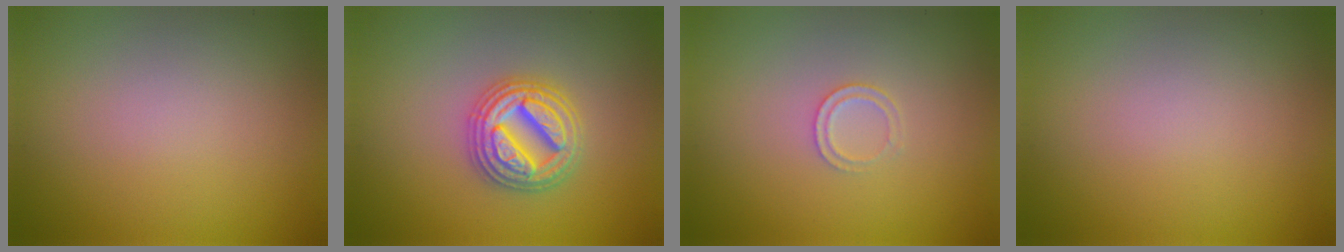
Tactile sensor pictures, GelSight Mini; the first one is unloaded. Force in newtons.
{"total": 4.9, "press": 4.8, "slide": 0.8}
{"total": 1.2, "press": 1.2, "slide": 0.2}
{"total": 0.0}